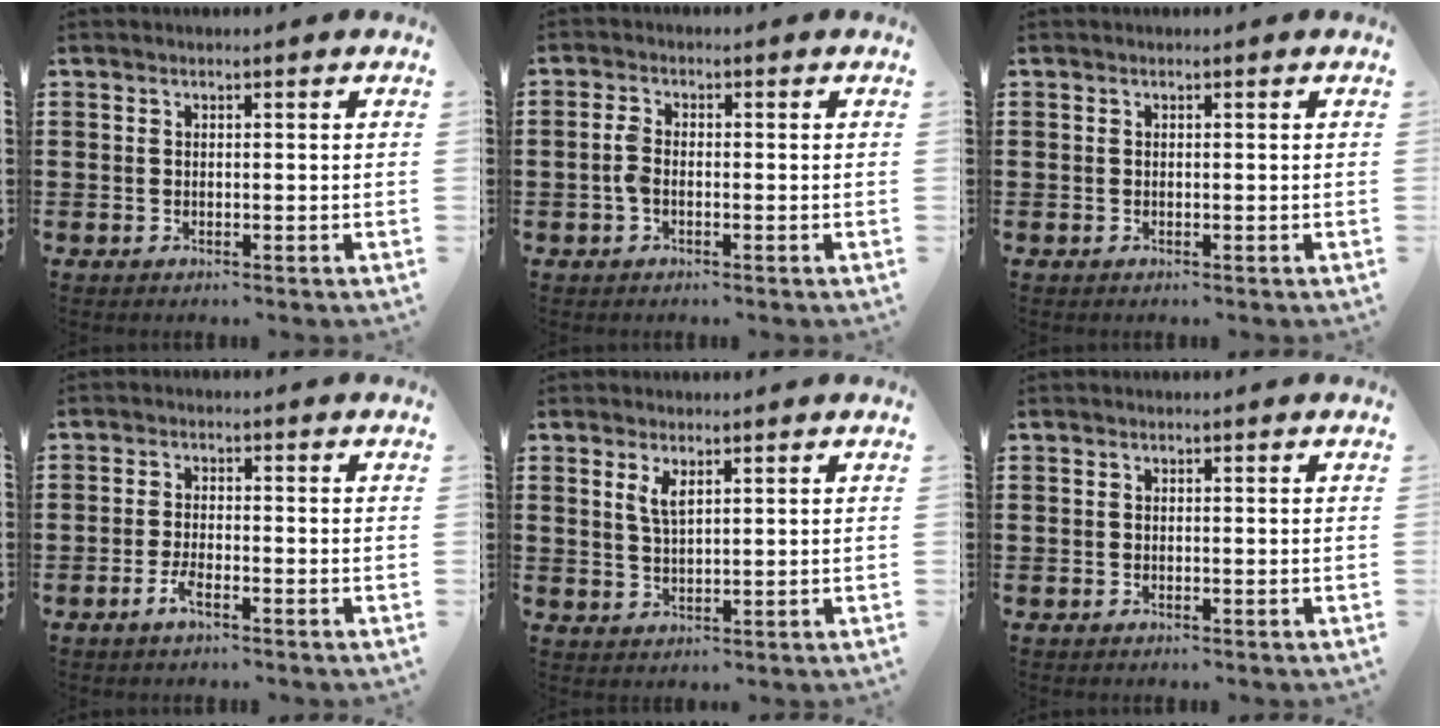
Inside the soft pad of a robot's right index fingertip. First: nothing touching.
{"total": 2.4, "force": [-0.7, 1.2, 2.0], "torque": [-0.053, -0.002, -0.017]}
{"total": 0.0}
{"total": 2.8, "force": [-1.8, 0.6, 2.0], "torque": [-0.050, -0.002, -0.038]}
{"total": 2.8, "force": [1.5, 1.1, 2.1], "torque": [-0.046, 0.004, 0.026]}
{"total": 0.0}